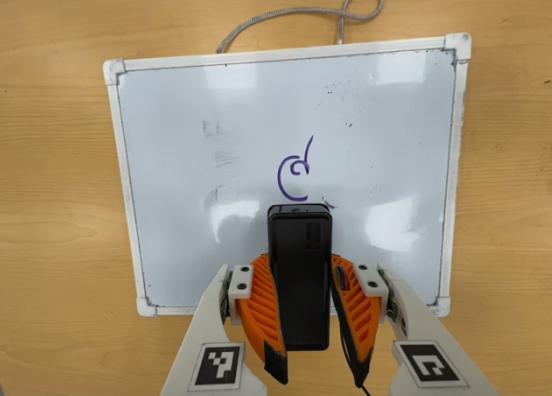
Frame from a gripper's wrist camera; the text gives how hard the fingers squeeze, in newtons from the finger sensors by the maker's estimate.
{"total": 9.2, "left": 7.6, "right": 10.8}